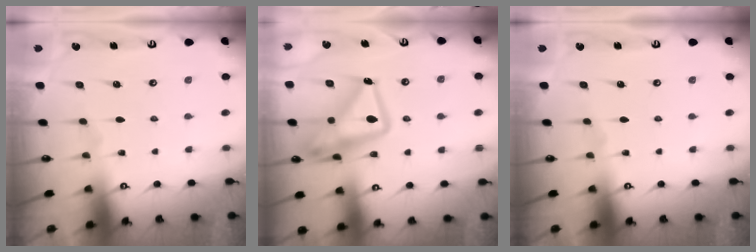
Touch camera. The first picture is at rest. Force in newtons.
{"total": 17.7, "press": 17.6, "slide": 1.9}
{"total": 0.0}